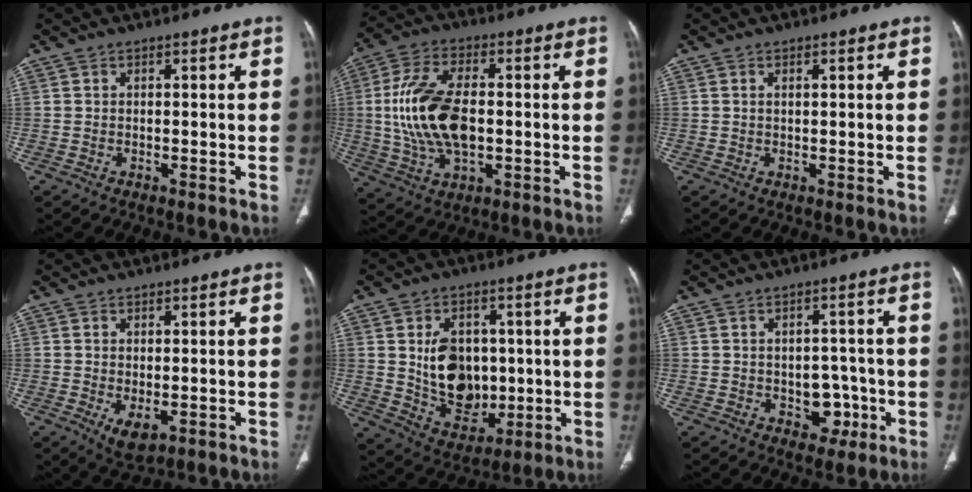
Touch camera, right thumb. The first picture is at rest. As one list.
[{"total": 16.3, "force": [-0.2, 8.8, 13.7], "torque": [-0.274, 0.006, 0.000]}, {"total": 1.0, "force": [0.4, 0.4, 0.8], "torque": [-0.016, 0.003, 0.008]}, {"total": 4.3, "force": [-1.1, 2.2, 3.5], "torque": [-0.056, -0.012, -0.004]}, {"total": 13.4, "force": [1.0, 9.8, 9.0], "torque": [-0.102, -0.012, 0.035]}, {"total": 5.9, "force": [-1.6, 4.5, 3.5], "torque": [-0.011, 0.016, -0.013]}]